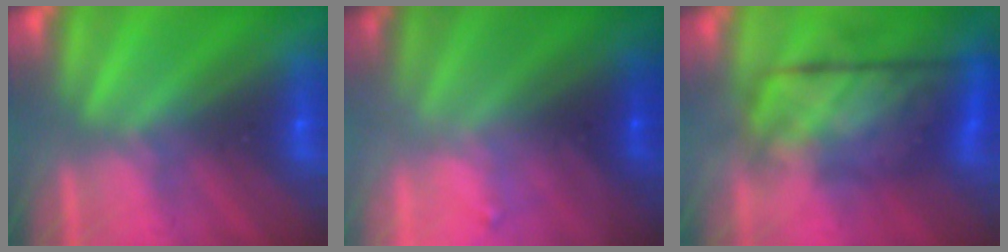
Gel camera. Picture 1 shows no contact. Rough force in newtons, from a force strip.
{"total": 7.4}
{"total": 9.3}